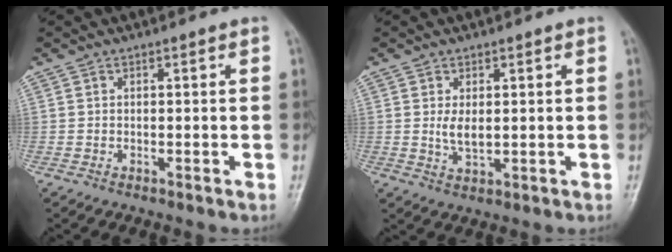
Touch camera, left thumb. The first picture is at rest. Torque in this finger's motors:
{"motor_torque": [0.02, 0.02, 0.22, -0.08, 0.01]}